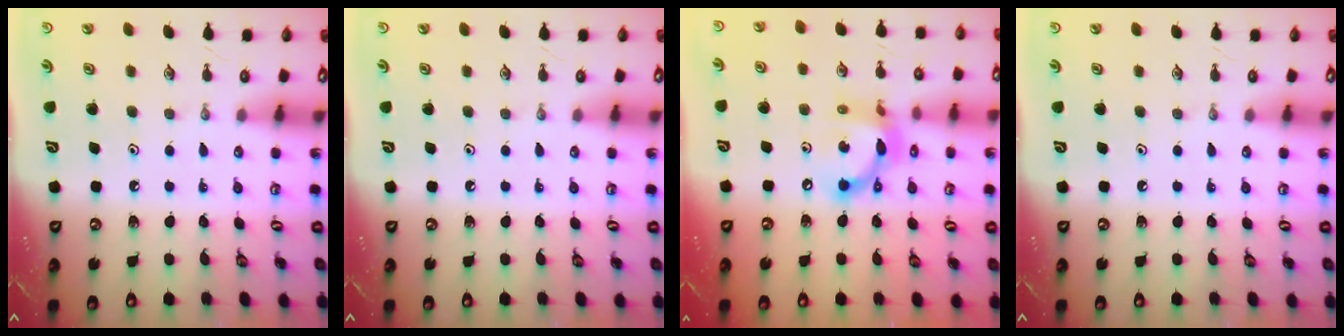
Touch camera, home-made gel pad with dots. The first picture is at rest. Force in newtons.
{"total": 0.0}
{"total": 13.6, "press": 13.6, "slide": 0.8}
{"total": 0.0}